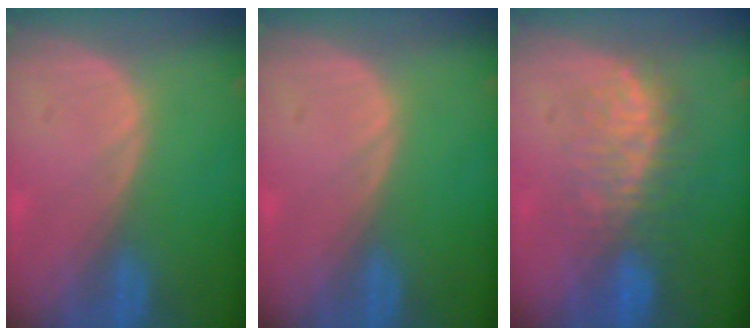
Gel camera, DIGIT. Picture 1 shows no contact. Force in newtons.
{"total": 0.0}
{"total": 7.8, "press": 7.6, "slide": 2.1}